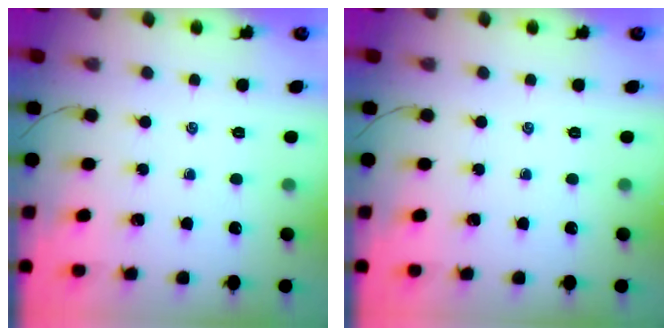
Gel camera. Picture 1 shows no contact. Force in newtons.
{"total": 0.0}